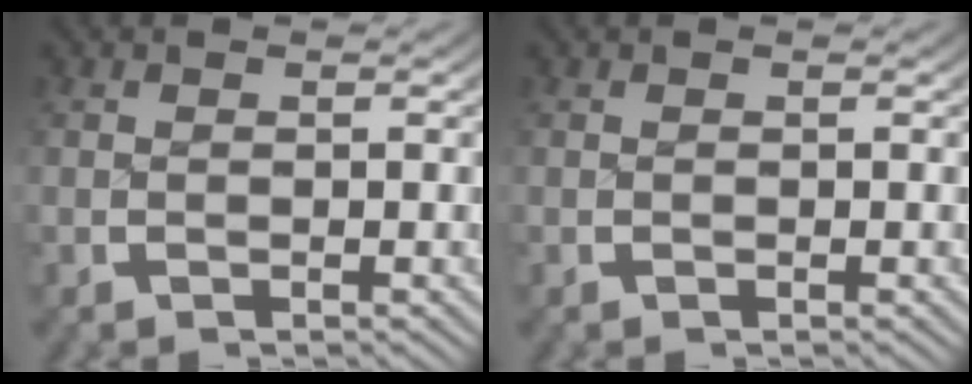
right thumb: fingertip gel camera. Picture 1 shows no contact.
{"total": 0.0}